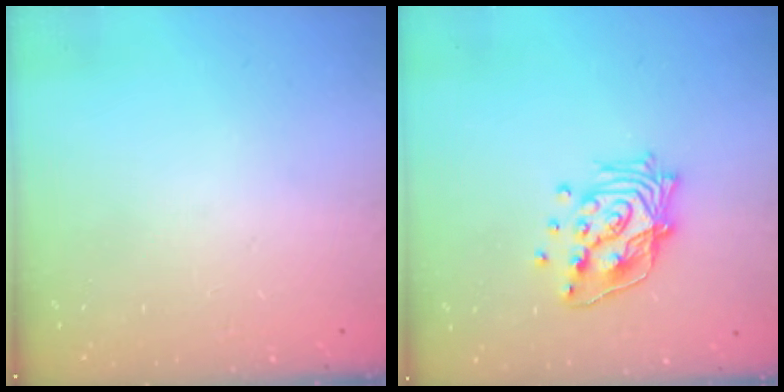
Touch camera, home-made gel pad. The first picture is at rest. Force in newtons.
{"total": 15.9, "press": 15.9, "slide": 1.3}